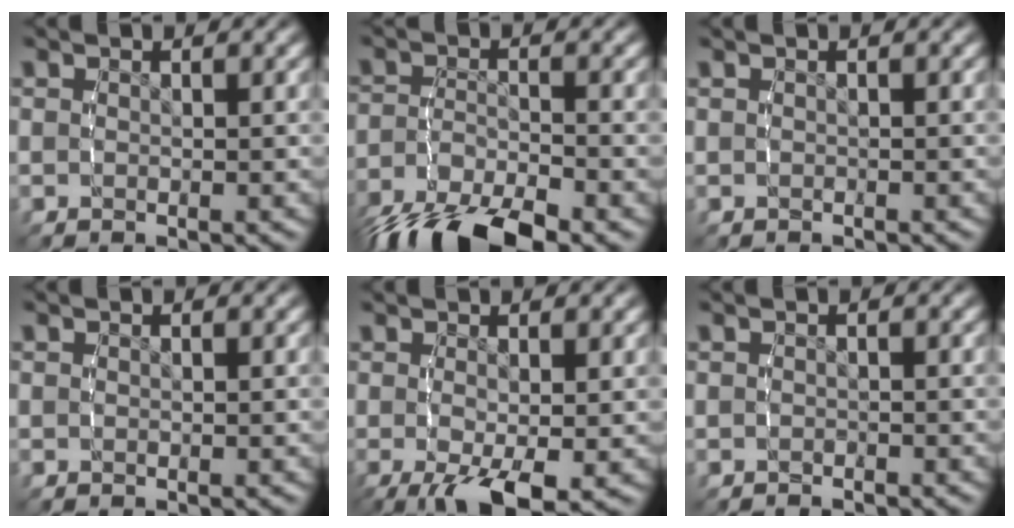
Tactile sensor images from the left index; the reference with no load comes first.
{"total": 7.5, "force": [-6.0, 2.1, 4.0], "torque": [-0.076, -0.013, -0.092]}
{"total": 0.0}
{"total": 0.0}
{"total": 5.2, "force": [-2.5, 1.3, 4.4], "torque": [-0.082, -0.030, -0.019]}
{"total": 0.8, "force": [-0.8, -0.3, -0.1], "torque": [0.000, 0.000, -0.011]}